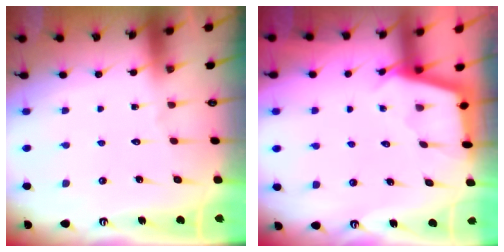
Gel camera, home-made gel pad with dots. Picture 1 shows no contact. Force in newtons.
{"total": 2.4, "press": 2.4, "slide": 0.2}